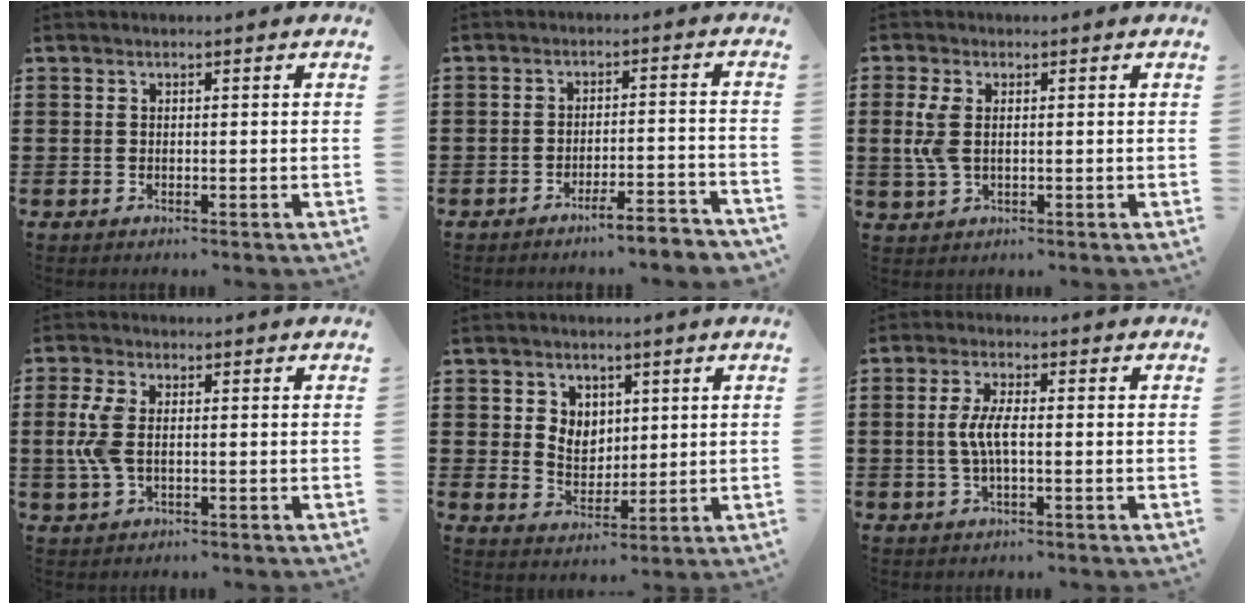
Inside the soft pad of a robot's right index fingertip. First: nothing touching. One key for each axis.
{"total": 4.1, "fx": -3.7, "fy": -0.3, "fz": 1.7, "tx": -0.029, "ty": -0.009, "tz": -0.073}
{"total": 4.7, "fx": 0.3, "fy": 2.6, "fz": 3.9, "tx": -0.107, "ty": -0.002, "tz": -0.003}
{"total": 5.6, "fx": 0.0, "fy": 2.9, "fz": 4.8, "tx": -0.128, "ty": -0.004, "tz": -0.009}
{"total": 5.2, "fx": 1.9, "fy": 4.7, "fz": 1.0, "tx": -0.037, "ty": 0.010, "tz": 0.032}
{"total": 4.4, "fx": -0.3, "fy": 1.3, "fz": 4.2, "tx": -0.098, "ty": -0.005, "tz": -0.015}